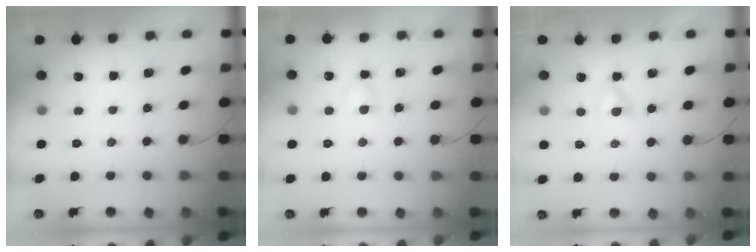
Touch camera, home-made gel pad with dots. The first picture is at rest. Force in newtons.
{"total": 3.9, "press": 3.7, "slide": 1.0}
{"total": 1.6, "press": 1.5, "slide": 0.7}